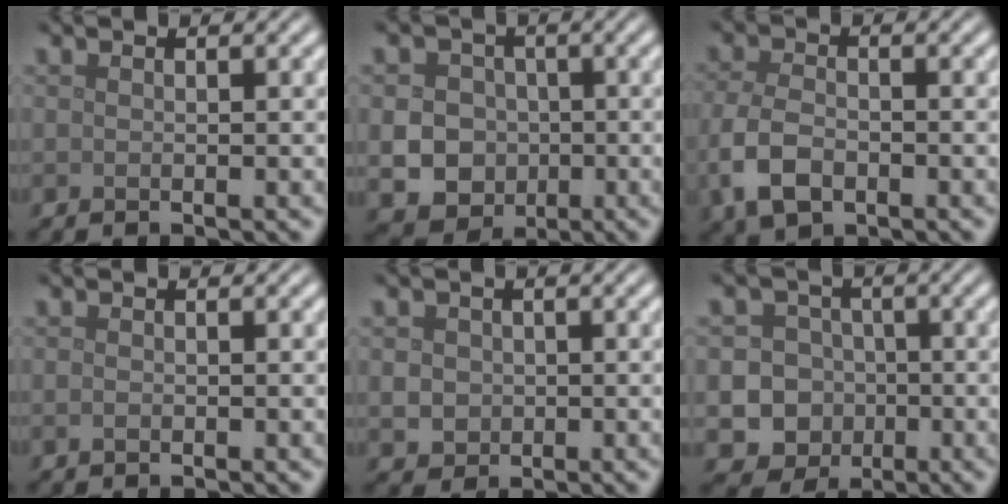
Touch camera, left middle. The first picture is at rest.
{"total": 6.3, "force": [-1.1, 5.7, 2.5], "torque": [-0.029, -0.002, -0.042]}
{"total": 4.6, "force": [-1.9, 2.8, 3.0], "torque": [-0.068, -0.005, -0.045]}
{"total": 0.5, "force": [-0.2, 0.3, 0.3], "torque": [-0.006, -0.002, -0.004]}
{"total": 2.0, "force": [-0.1, 1.9, 0.7], "torque": [-0.009, -0.005, 0.002]}
{"total": 8.7, "force": [-2.8, 8.0, 2.0], "torque": [-0.010, -0.010, -0.071]}